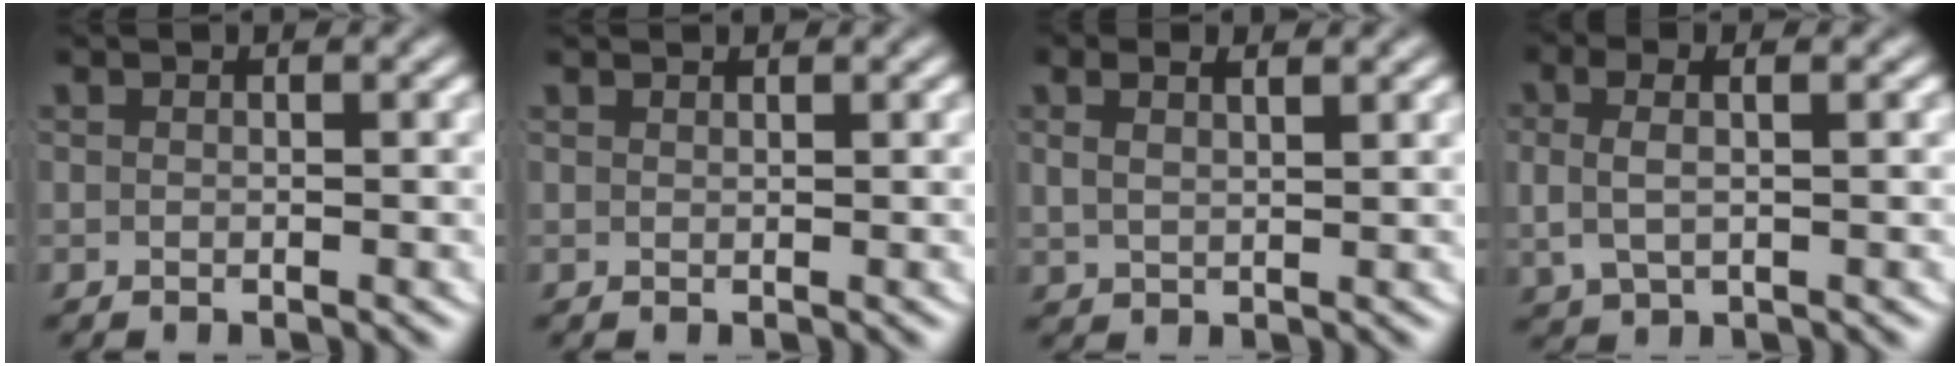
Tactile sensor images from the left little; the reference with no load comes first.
{"total": 0.6, "force": [0.6, -0.3, 0.0], "torque": [0.007, -0.002, 0.014]}
{"total": 1.8, "force": [1.3, 0.6, 1.0], "torque": [-0.020, -0.004, 0.031]}
{"total": 3.5, "force": [0.6, 2.0, 2.8], "torque": [-0.066, -0.001, 0.016]}